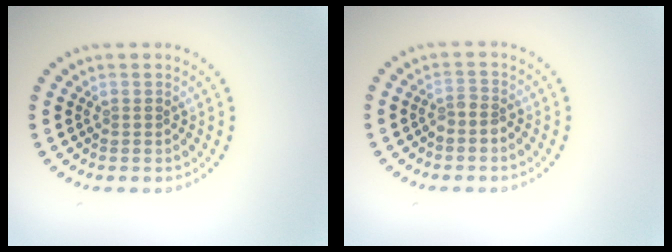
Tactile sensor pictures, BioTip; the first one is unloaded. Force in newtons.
{"total": 1.4, "press": 1.1, "slide": 0.9}